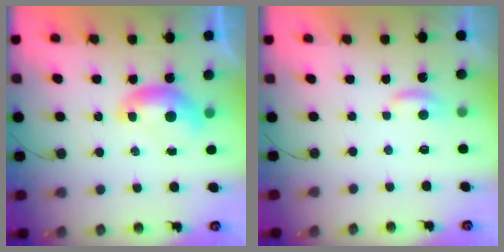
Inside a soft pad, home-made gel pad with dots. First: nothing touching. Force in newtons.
{"total": 2.3, "press": 2.3, "slide": 0.4}